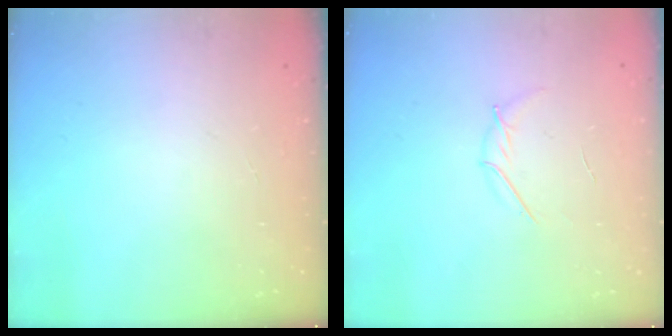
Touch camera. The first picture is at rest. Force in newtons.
{"total": 3.8, "press": 3.6, "slide": 1.1}